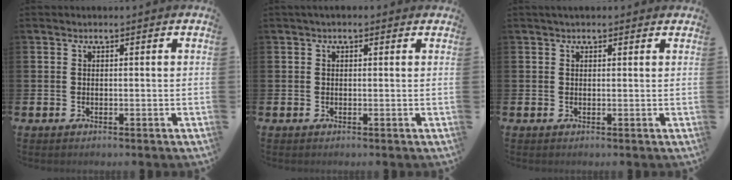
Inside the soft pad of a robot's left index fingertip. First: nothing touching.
{"total": 0.6, "force": [0.3, 0.4, 0.3], "torque": [-0.004, 0.006, 0.004]}
{"total": 1.2, "force": [1.0, 0.4, 0.4], "torque": [0.002, 0.001, 0.016]}